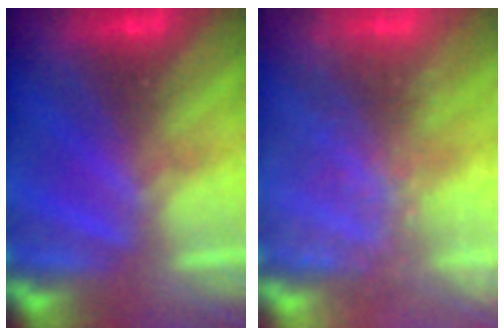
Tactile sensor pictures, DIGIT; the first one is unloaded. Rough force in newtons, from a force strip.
{"total": 9.0}